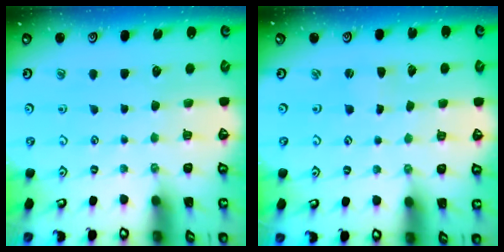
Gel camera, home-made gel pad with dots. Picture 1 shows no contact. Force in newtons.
{"total": 1.0, "press": 1.0, "slide": 0.2}